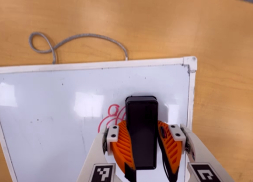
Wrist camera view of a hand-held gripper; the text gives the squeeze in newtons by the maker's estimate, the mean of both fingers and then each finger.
{"total": 16.4, "left": 15.5, "right": 17.2}